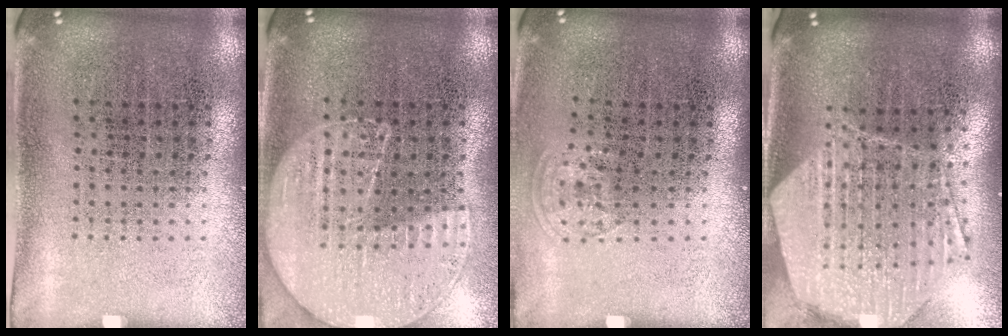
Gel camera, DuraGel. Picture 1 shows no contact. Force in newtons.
{"total": 1.1, "press": 1.1, "slide": 0.4}
{"total": 0.7, "press": 0.6, "slide": 0.4}
{"total": 2.7, "press": 2.2, "slide": 1.6}